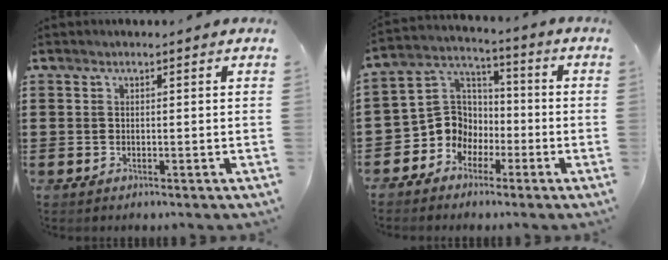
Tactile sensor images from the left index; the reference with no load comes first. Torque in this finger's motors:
{"motor_torque": [0.93, 0.86, 0.24, 0.05]}